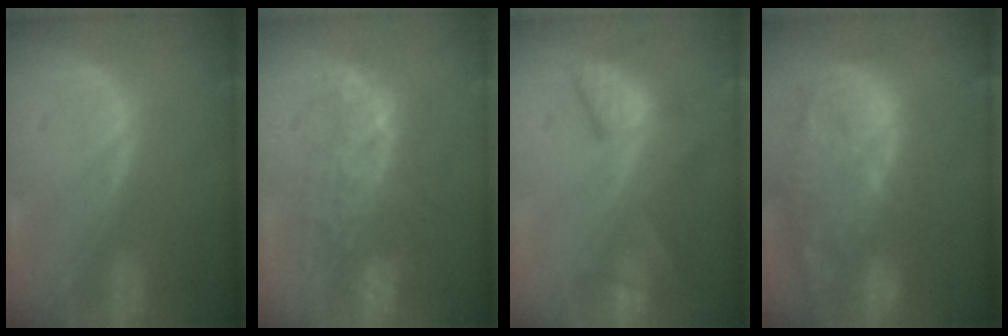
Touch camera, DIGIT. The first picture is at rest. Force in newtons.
{"total": 8.0, "press": 7.8, "slide": 1.9}
{"total": 7.7, "press": 7.6, "slide": 1.2}
{"total": 14.4, "press": 12.5, "slide": 7.1}